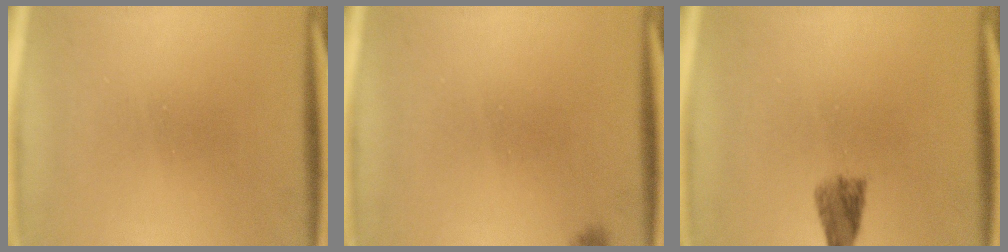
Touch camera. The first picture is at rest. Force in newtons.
{"total": 1.0}
{"total": 3.8}